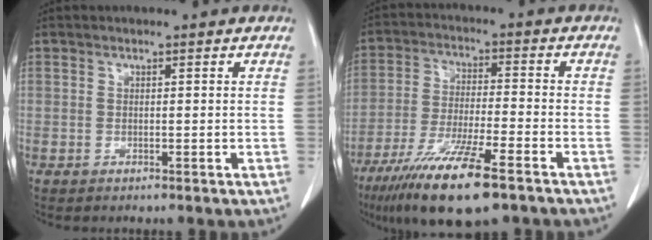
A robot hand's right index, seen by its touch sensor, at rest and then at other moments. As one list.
[{"total": 14.2, "force": [-9.1, 1.6, 10.8], "torque": [-0.211, -0.037, -0.162]}]